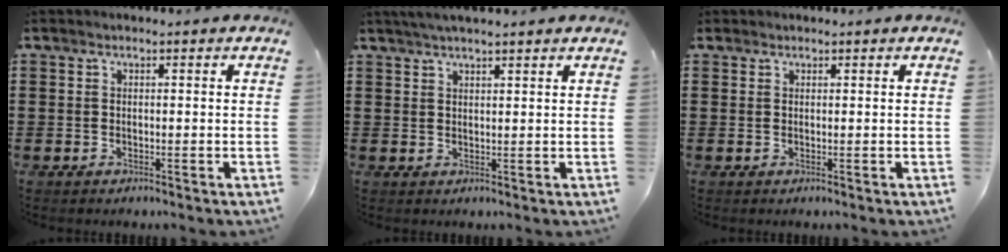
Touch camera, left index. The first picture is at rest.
{"total": 2.2, "force": [1.9, -0.1, 1.0], "torque": [-0.022, 0.003, 0.036]}
{"total": 0.6, "force": [0.5, 0.4, 0.1], "torque": [-0.004, 0.002, 0.010]}